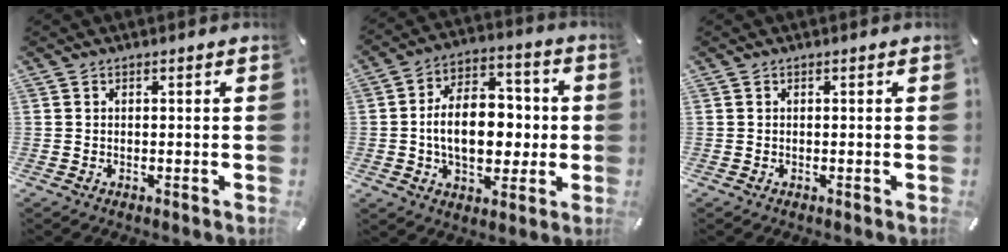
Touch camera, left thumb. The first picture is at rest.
{"total": 15.2, "force": [-1.2, 10.3, 11.1], "torque": [-0.181, 0.010, -0.021]}
{"total": 0.0}